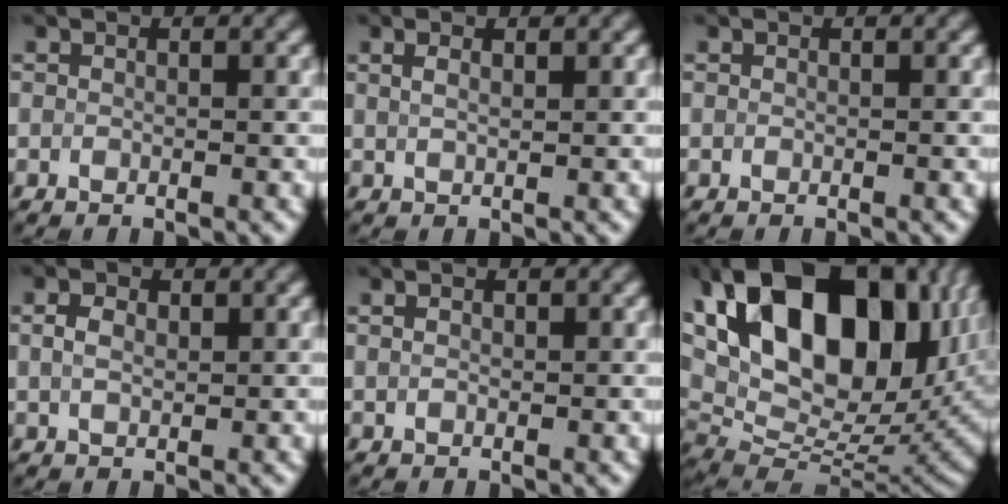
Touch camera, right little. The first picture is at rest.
{"total": 1.1, "force": [0.8, 0.1, 0.8], "torque": [-0.021, 0.005, 0.020]}
{"total": 0.0}
{"total": 1.7, "force": [0.5, 1.1, 1.3], "torque": [-0.030, 0.009, 0.010]}
{"total": 0.6, "force": [0.4, 0.2, 0.4], "torque": [-0.010, 0.004, 0.005]}
{"total": 19.6, "force": [7.6, 11.1, 14.3], "torque": [-0.257, 0.049, 0.136]}